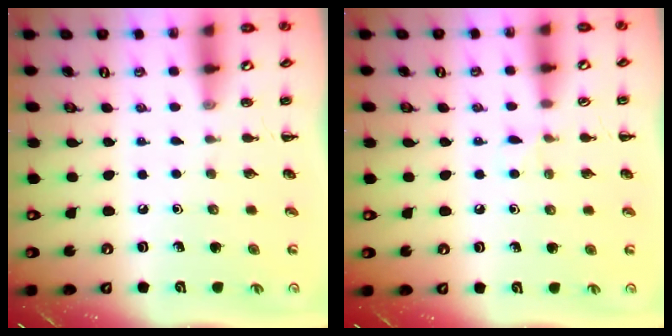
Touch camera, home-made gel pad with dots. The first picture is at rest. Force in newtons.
{"total": 4.4, "press": 4.1, "slide": 1.6}